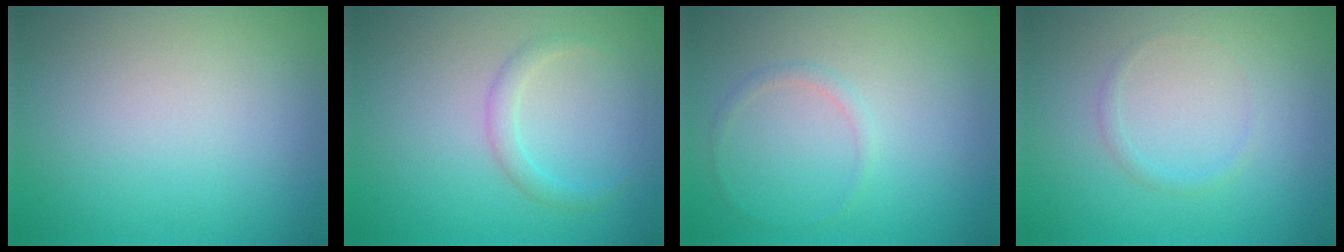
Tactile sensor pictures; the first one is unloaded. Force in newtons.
{"total": 1.4, "press": 1.4, "slide": 0.0}
{"total": 0.8, "press": 0.8, "slide": 0.1}
{"total": 0.7, "press": 0.7, "slide": 0.0}